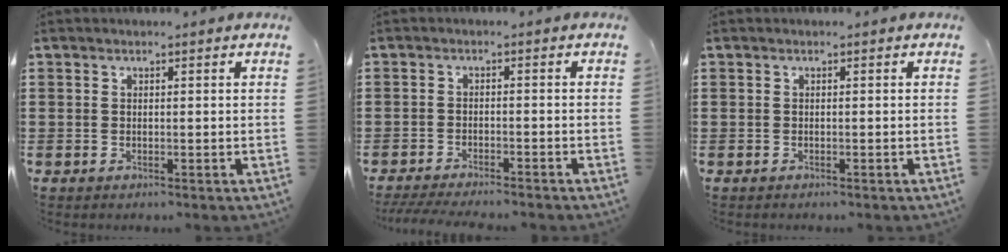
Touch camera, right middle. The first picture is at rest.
{"total": 2.9, "force": [-2.7, -0.1, 0.8], "torque": [-0.021, -0.005, -0.057]}
{"total": 0.0}